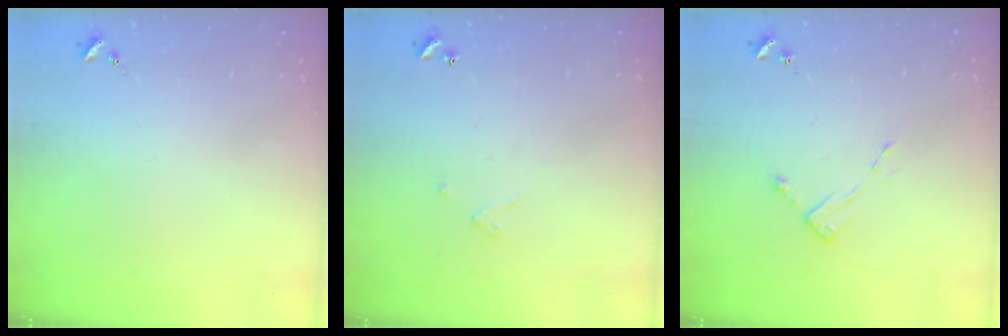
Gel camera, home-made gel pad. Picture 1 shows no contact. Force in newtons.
{"total": 3.4, "press": 3.4, "slide": 0.1}
{"total": 2.6, "press": 2.6, "slide": 0.4}